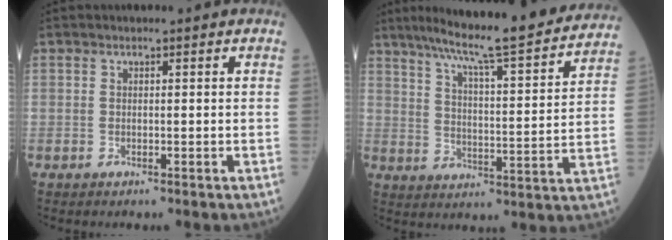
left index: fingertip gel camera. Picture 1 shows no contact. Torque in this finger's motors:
{"motor_torque": [0.29, -0.29, 0.31, 0.12]}